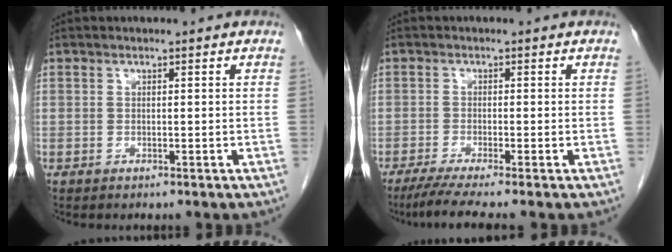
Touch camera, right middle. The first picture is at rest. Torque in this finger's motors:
{"motor_torque": [0.09, -0.07, 0.04, 0.01]}